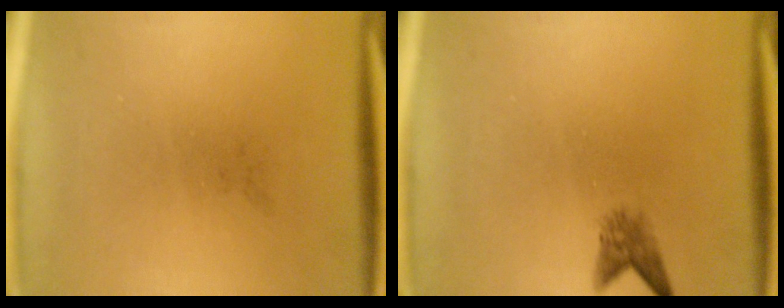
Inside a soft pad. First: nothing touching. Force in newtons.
{"total": 2.0}